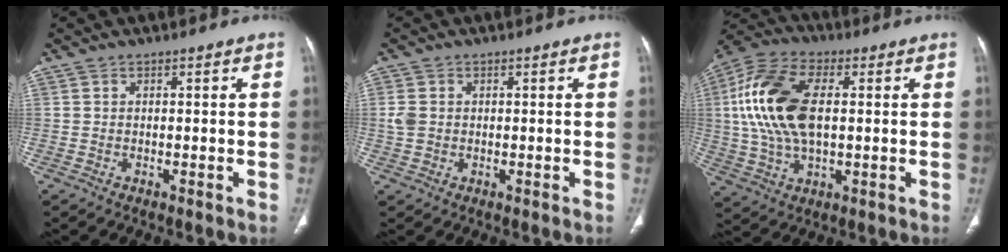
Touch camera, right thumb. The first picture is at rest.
{"total": 2.7, "force": [0.1, 2.2, 1.6], "torque": [-0.039, 0.002, 0.003]}
{"total": 17.7, "force": [2.2, 9.7, 14.7], "torque": [-0.306, 0.013, 0.039]}